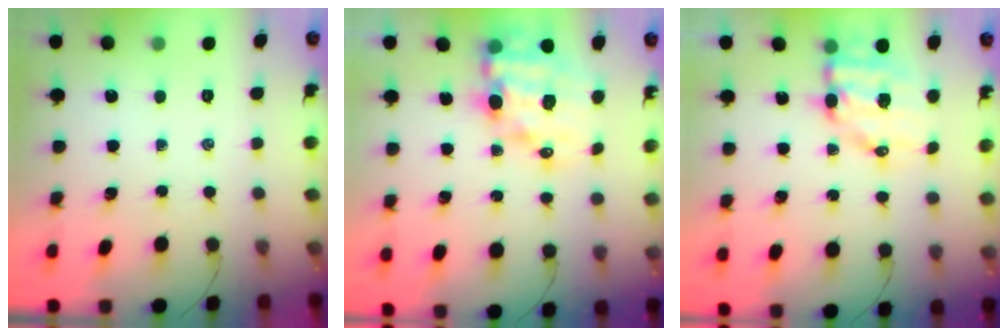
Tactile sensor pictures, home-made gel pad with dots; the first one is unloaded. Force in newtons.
{"total": 13.6, "press": 13.1, "slide": 3.6}
{"total": 9.2, "press": 9.0, "slide": 2.1}